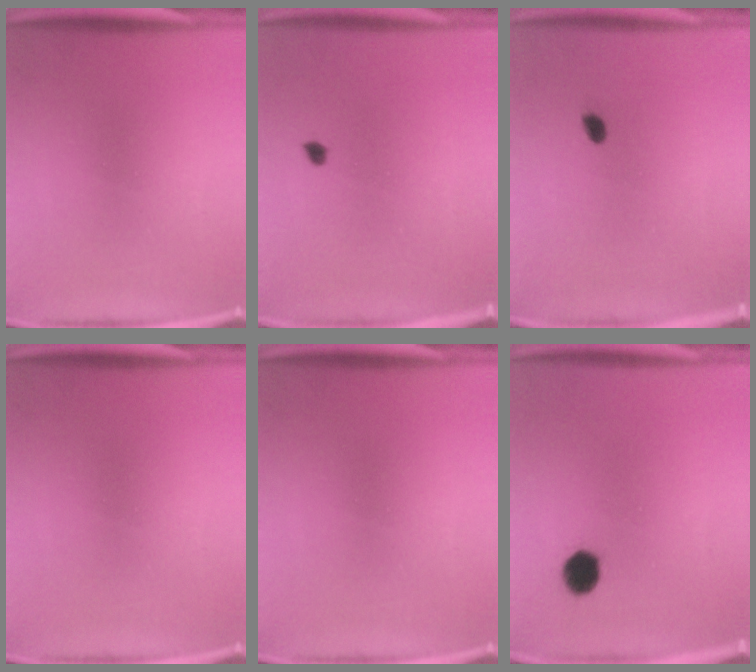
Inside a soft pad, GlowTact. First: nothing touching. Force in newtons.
{"total": 1.1}
{"total": 1.6}
{"total": 0.0}
{"total": 0.0}
{"total": 5.0}